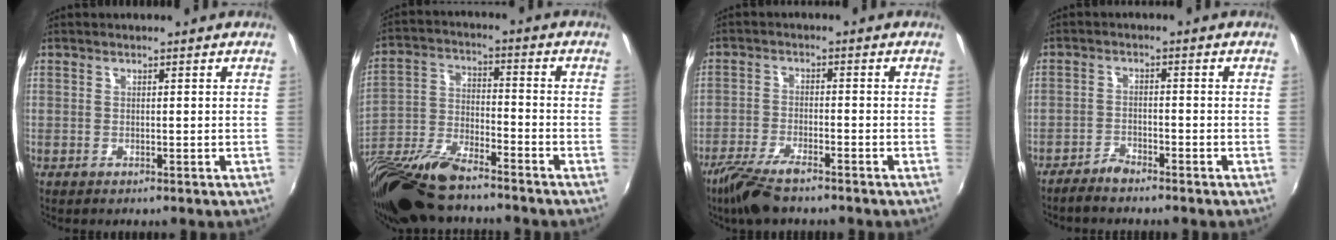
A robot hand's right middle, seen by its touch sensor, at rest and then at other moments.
{"total": 18.8, "force": [-14.8, 5.0, 10.5], "torque": [-0.230, -0.041, -0.277]}
{"total": 8.1, "force": [-6.3, 2.0, 4.8], "torque": [-0.118, -0.022, -0.122]}
{"total": 3.3, "force": [-3.1, 0.6, 1.1], "torque": [-0.037, -0.002, -0.058]}